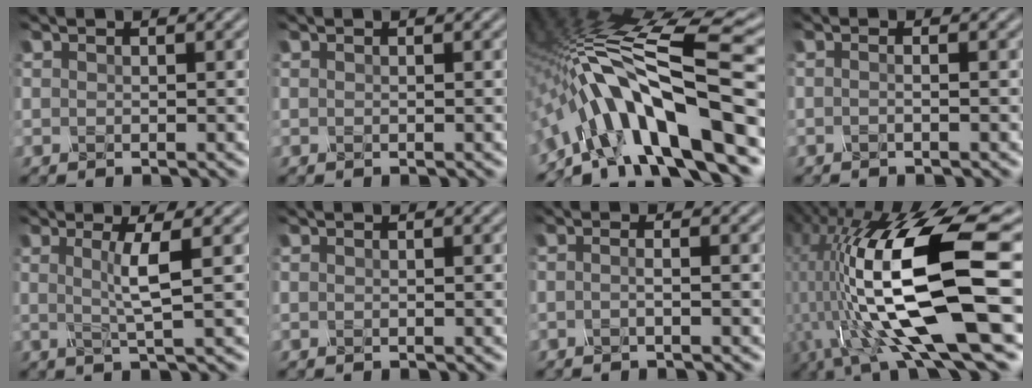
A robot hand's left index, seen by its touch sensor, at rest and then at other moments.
{"total": 0.0}
{"total": 14.5, "force": [-6.5, 3.8, 12.3], "torque": [-0.202, 0.025, -0.106]}
{"total": 1.6, "force": [-0.5, 0.6, 1.3], "torque": [-0.011, 0.003, -0.029]}
{"total": 3.0, "force": [0.1, 0.3, 3.0], "torque": [-0.049, 0.000, 0.002]}
{"total": 0.0}
{"total": 1.9, "force": [-0.4, 0.9, 1.6], "torque": [-0.011, 0.007, -0.033]}
{"total": 16.1, "force": [-2.2, 5.9, 14.8], "torque": [-0.297, -0.005, -0.038]}